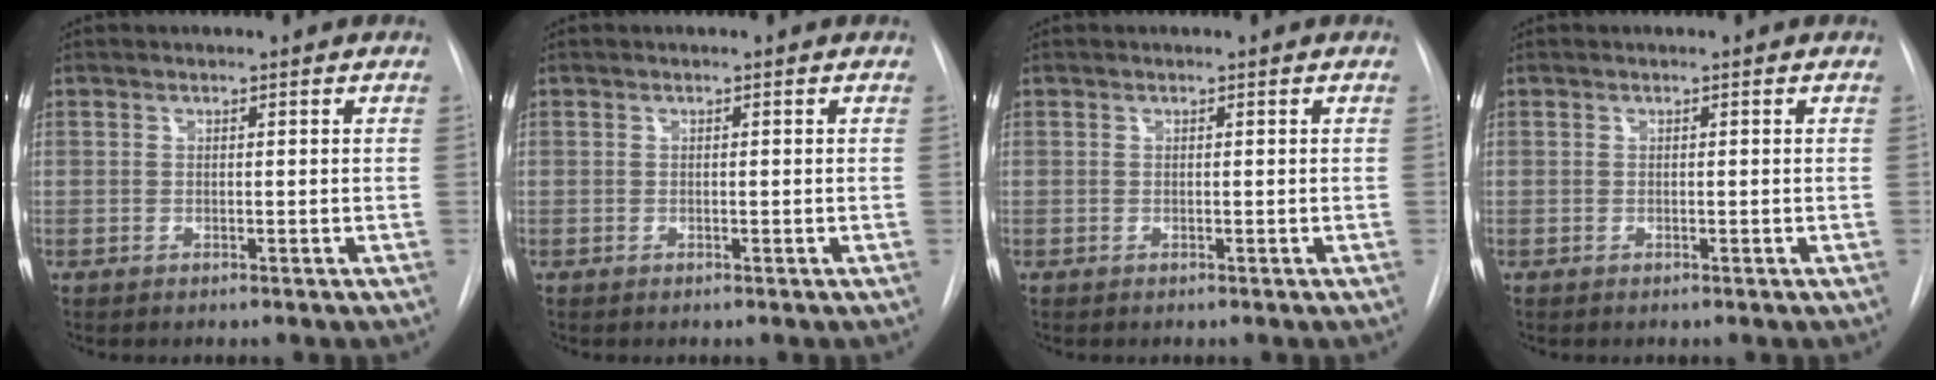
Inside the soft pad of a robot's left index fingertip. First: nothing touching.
{"total": 1.0, "force": [-1.0, 0.0, -0.1], "torque": [0.007, -0.005, -0.017]}
{"total": 0.0}
{"total": 0.0}